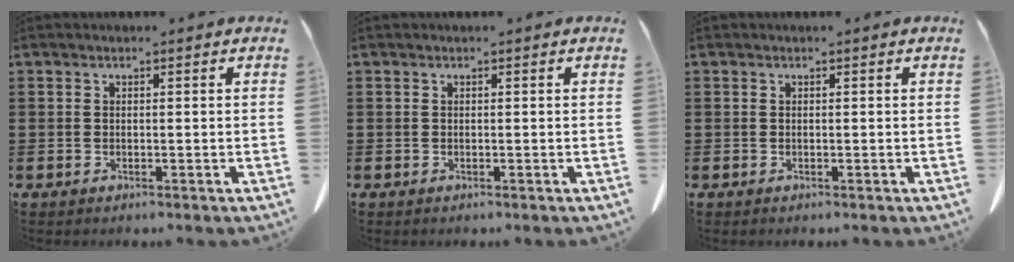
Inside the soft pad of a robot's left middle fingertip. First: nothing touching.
{"total": 0.0}
{"total": 0.0}